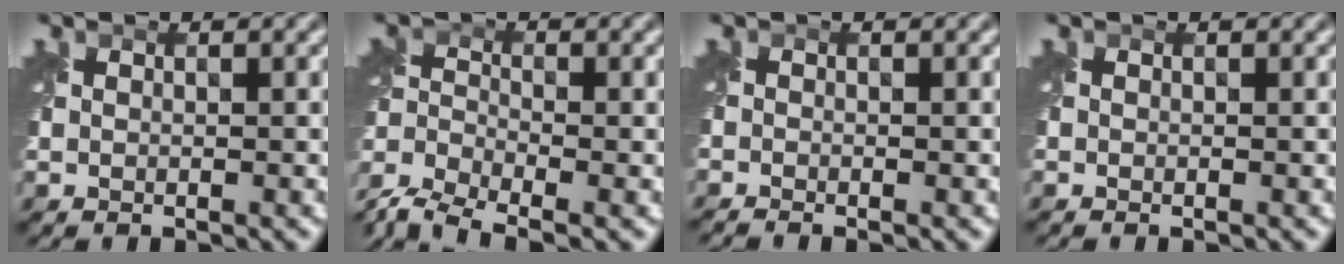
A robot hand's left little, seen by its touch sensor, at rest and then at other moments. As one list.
[{"total": 7.5, "force": [-6.2, 2.4, 3.5], "torque": [-0.078, -0.027, -0.113]}, {"total": 1.5, "force": [-1.3, 0.1, 0.6], "torque": [-0.009, -0.011, -0.030]}, {"total": 0.0}]